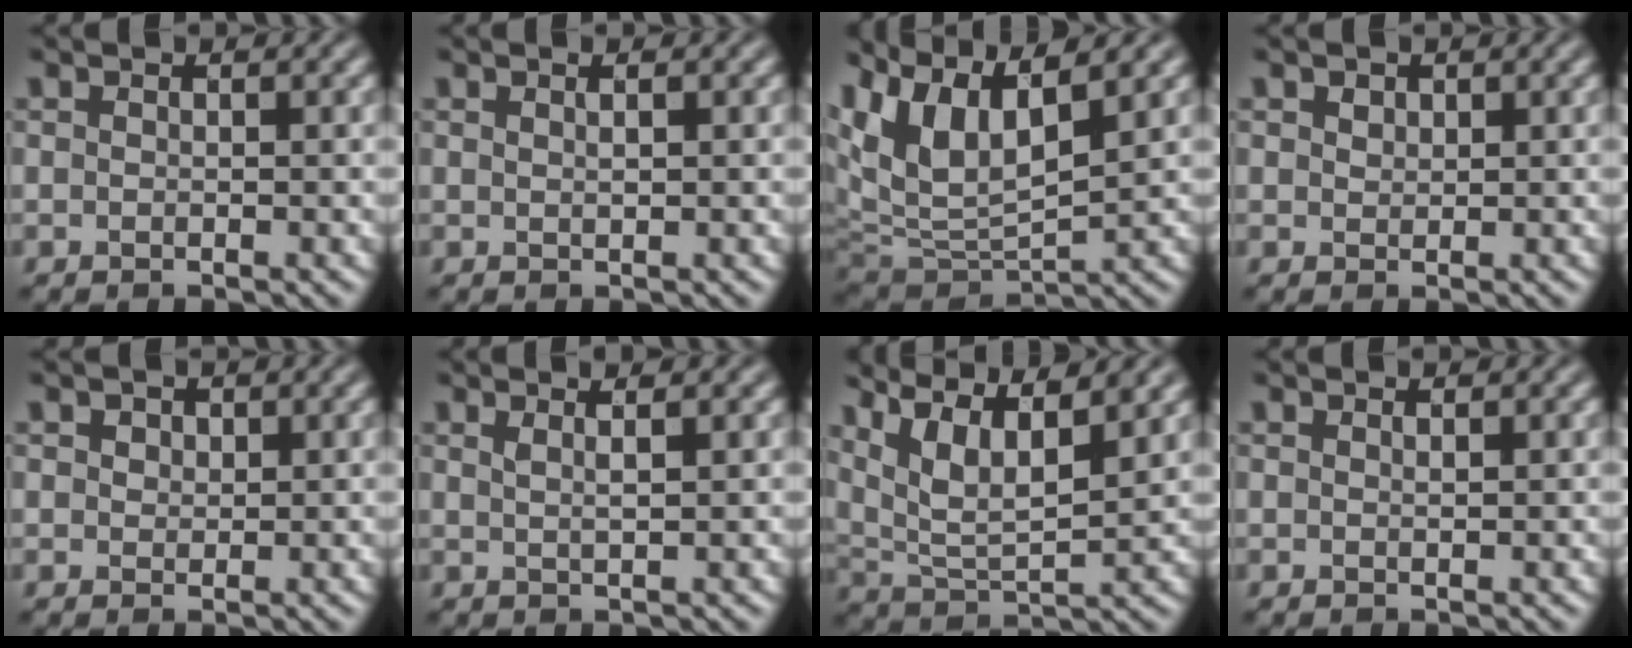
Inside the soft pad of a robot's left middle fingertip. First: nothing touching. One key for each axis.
{"total": 0.6, "fx": 0.3, "fy": 0.2, "fz": 0.5, "tx": -0.010, "ty": 0.003, "tz": 0.004}
{"total": 8.7, "fx": 4.3, "fy": 3.8, "fz": 6.6, "tx": -0.154, "ty": 0.003, "tz": 0.088}
{"total": 0.7, "fx": 0.4, "fy": 0.6, "fz": 0.1, "tx": -0.003, "ty": 0.001, "tz": 0.009}
{"total": 1.6, "fx": 1.0, "fy": 1.2, "fz": 0.5, "tx": -0.011, "ty": 0.007, "tz": 0.008}
{"total": 1.8, "fx": 0.9, "fy": 0.6, "fz": 1.5, "tx": -0.014, "ty": 0.007, "tz": 0.003}
{"total": 9.4, "fx": 5.8, "fy": 3.4, "fz": 6.5, "tx": -0.143, "ty": 0.024, "tz": 0.089}
{"total": 0.0}